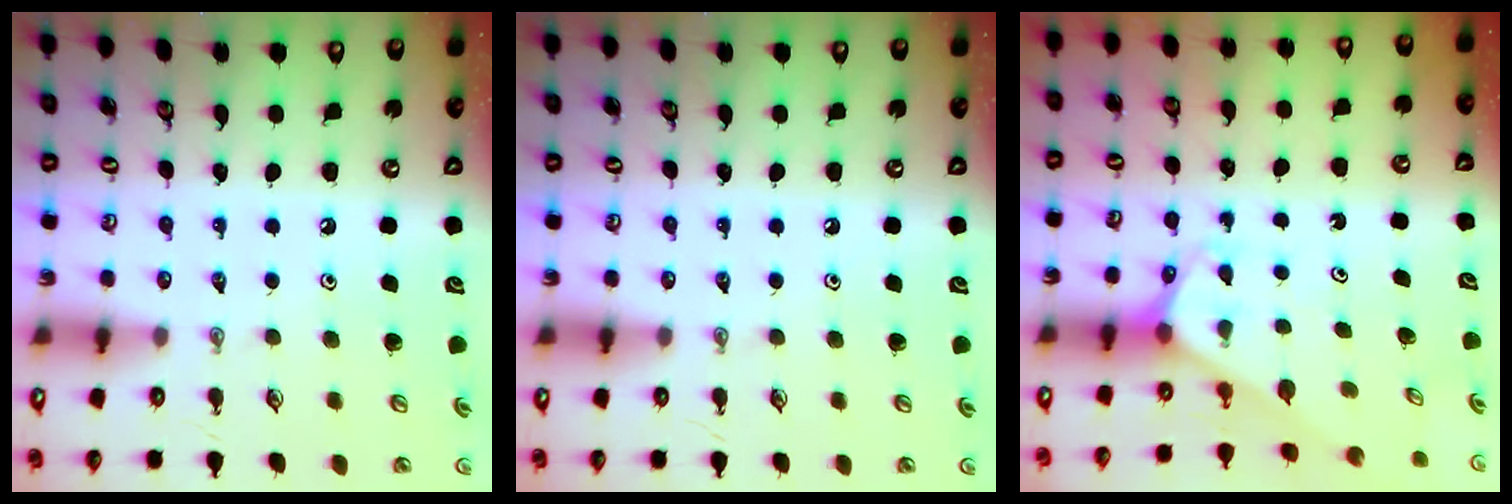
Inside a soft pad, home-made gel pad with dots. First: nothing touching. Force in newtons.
{"total": 0.0}
{"total": 2.5, "press": 2.5, "slide": 0.1}